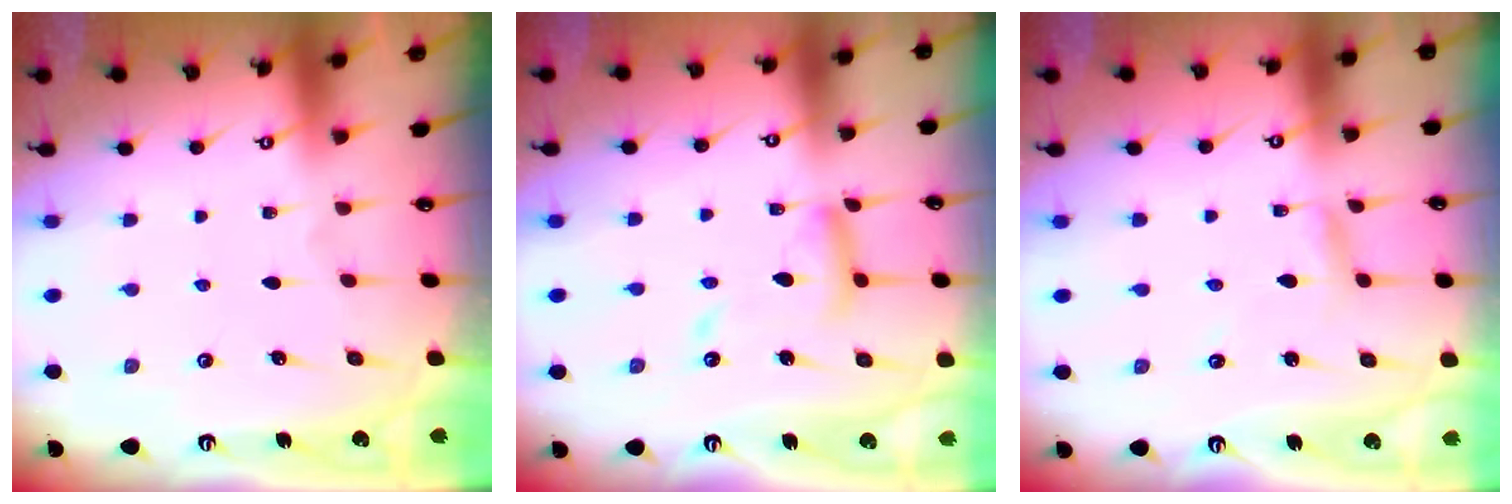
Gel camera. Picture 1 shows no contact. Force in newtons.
{"total": 12.1, "press": 12.1, "slide": 1.1}
{"total": 2.2, "press": 2.2, "slide": 0.1}